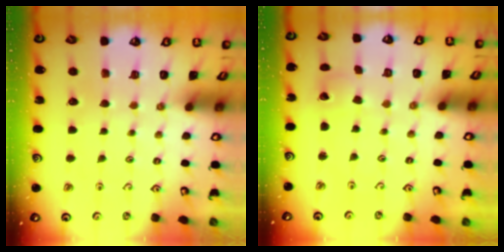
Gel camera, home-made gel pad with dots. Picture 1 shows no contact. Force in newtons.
{"total": 0.8, "press": 0.8, "slide": 0.0}